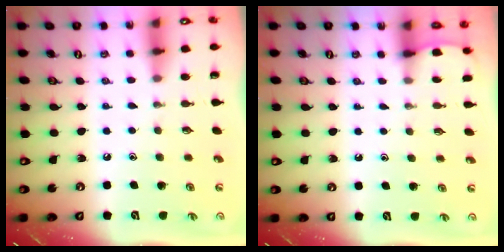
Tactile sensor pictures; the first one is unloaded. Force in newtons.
{"total": 2.2, "press": 2.2, "slide": 0.2}